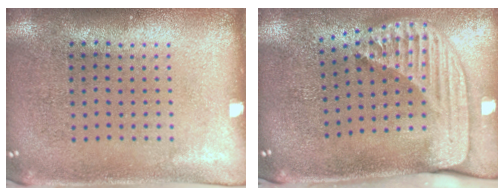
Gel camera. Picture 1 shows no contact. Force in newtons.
{"total": 2.5, "press": 1.8, "slide": 1.8}